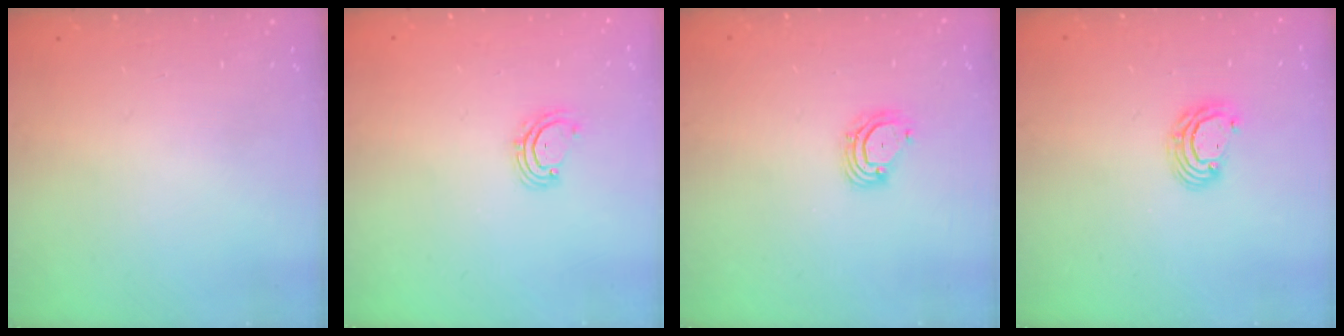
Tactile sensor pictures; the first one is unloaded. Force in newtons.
{"total": 2.8, "press": 2.8, "slide": 0.2}
{"total": 3.3, "press": 3.3, "slide": 0.3}
{"total": 5.6, "press": 5.6, "slide": 0.3}